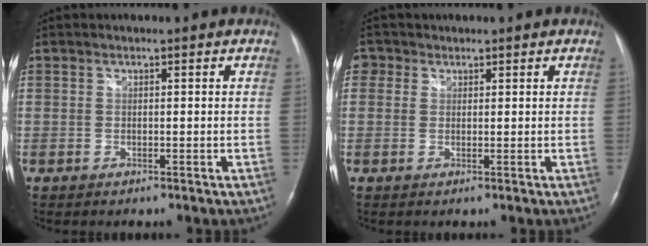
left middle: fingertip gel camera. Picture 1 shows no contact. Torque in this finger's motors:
{"motor_torque": [-0.09, 0.11, -0.17, 0.01]}